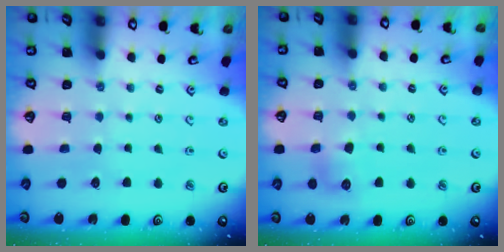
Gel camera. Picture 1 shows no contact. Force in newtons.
{"total": 6.7, "press": 6.7, "slide": 0.5}